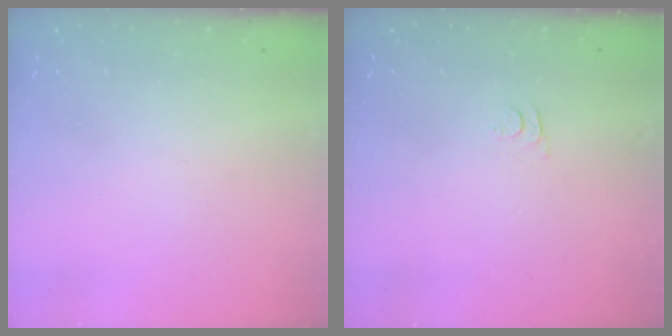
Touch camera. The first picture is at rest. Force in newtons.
{"total": 4.4, "press": 4.4, "slide": 0.4}